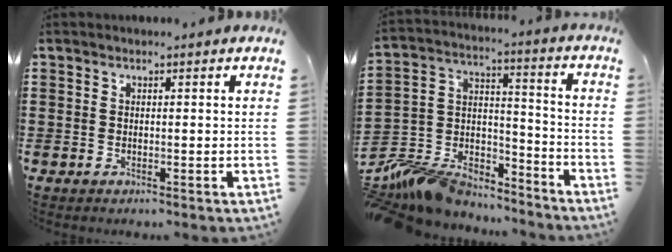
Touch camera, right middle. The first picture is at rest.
{"total": 9.9, "force": [-9.4, 2.8, 1.5], "torque": [-0.047, 0.008, -0.185]}